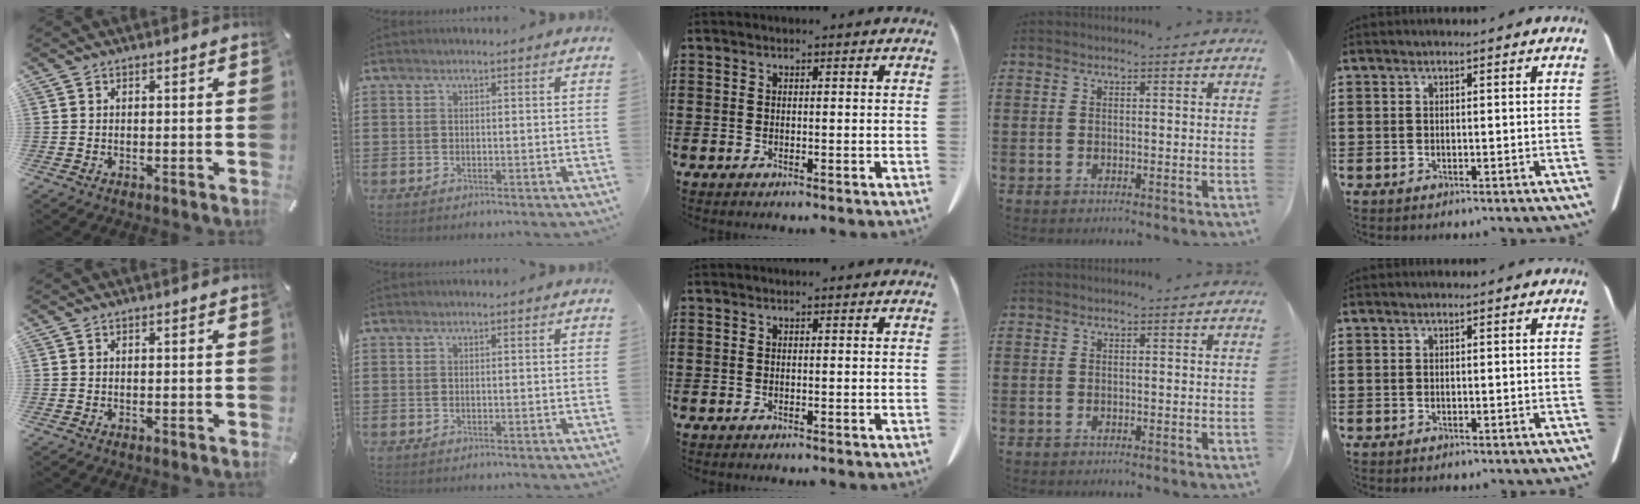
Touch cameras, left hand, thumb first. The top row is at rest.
{}